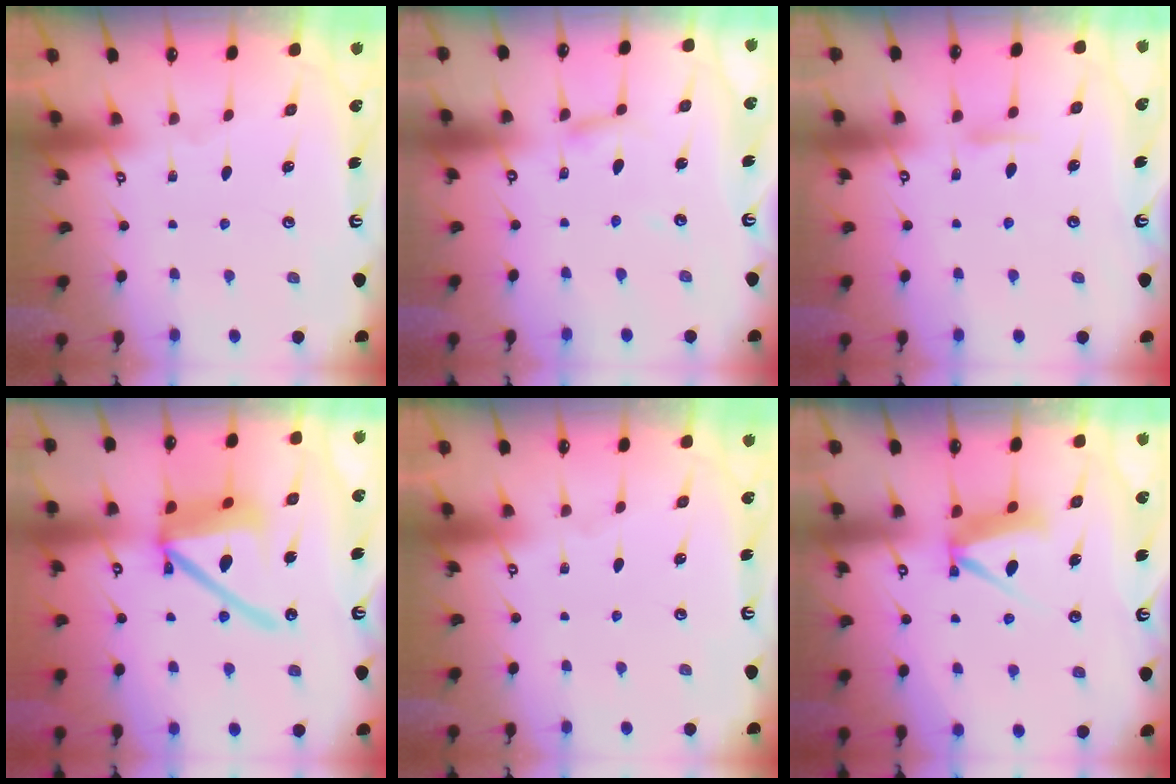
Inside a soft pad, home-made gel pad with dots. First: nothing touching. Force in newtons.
{"total": 2.8, "press": 2.7, "slide": 0.3}
{"total": 5.4, "press": 5.4, "slide": 0.7}
{"total": 15.2, "press": 15.1, "slide": 1.9}
{"total": 0.0}
{"total": 8.7, "press": 8.7, "slide": 0.7}